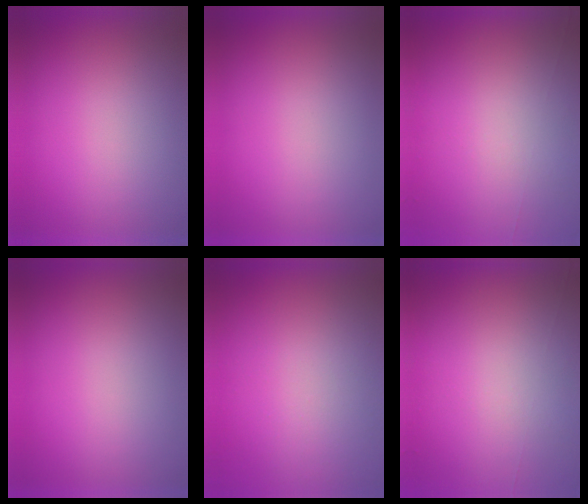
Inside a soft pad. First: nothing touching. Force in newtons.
{"total": 0.0}
{"total": 4.5}
{"total": 0.0}
{"total": 7.1}
{"total": 4.5}